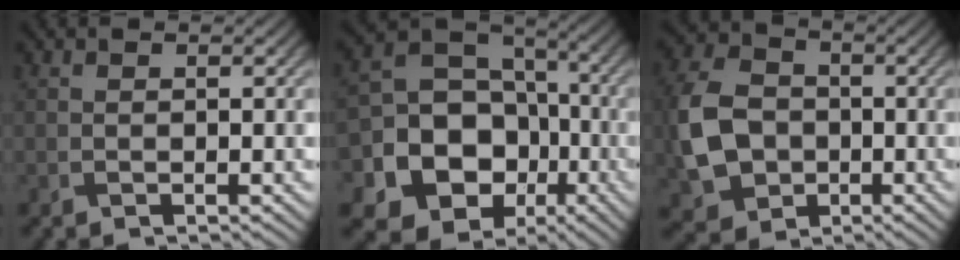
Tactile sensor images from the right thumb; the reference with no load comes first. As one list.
[{"total": 20.0, "force": [-7.1, 17.0, 7.9], "torque": [-0.202, -0.047, -0.124]}, {"total": 9.8, "force": [-1.6, 7.9, 5.5], "torque": [-0.142, -0.006, -0.037]}]